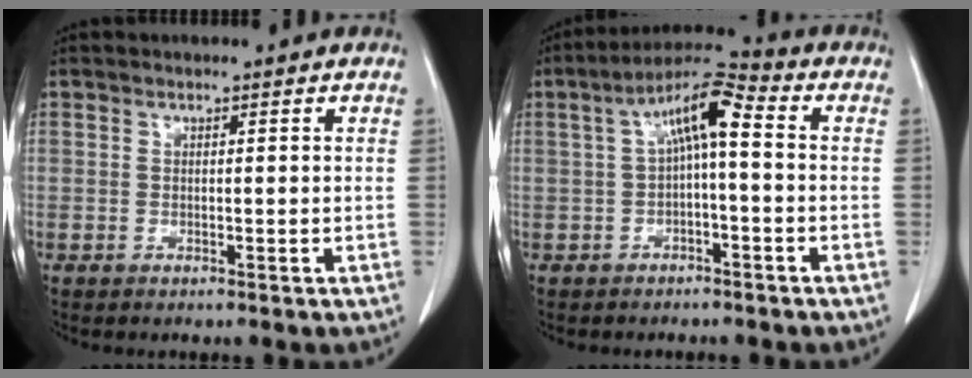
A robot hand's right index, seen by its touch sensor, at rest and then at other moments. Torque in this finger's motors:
{"motor_torque": [1.11, -0.05, 0.57, 0.15]}